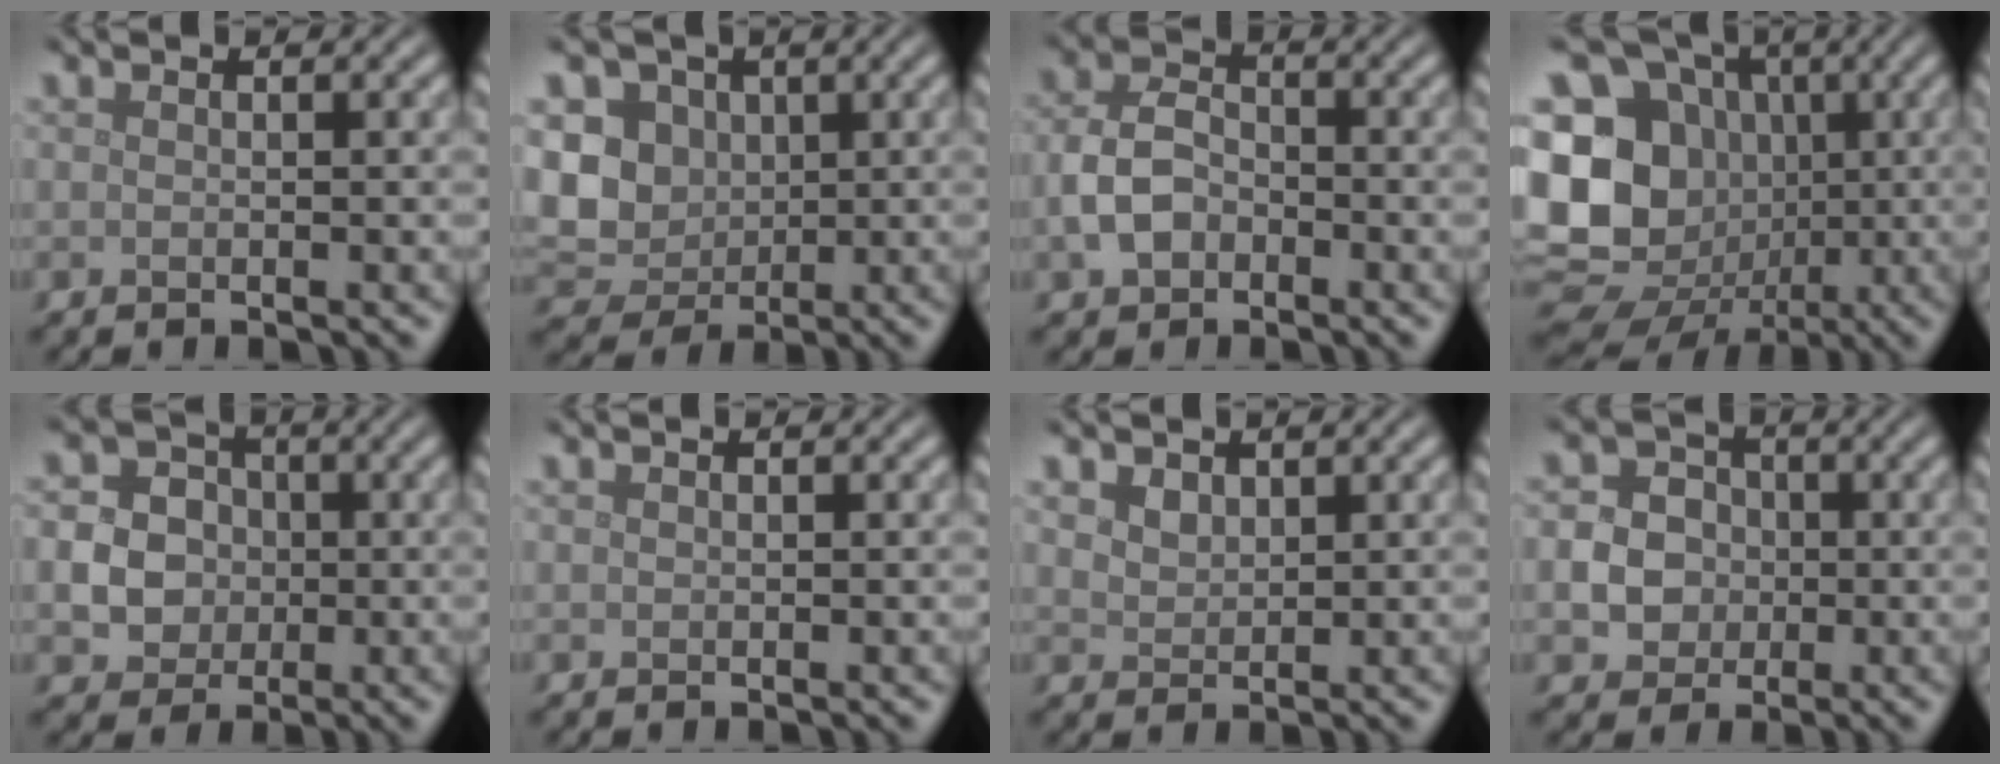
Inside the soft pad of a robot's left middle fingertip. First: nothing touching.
{"total": 7.4, "force": [0.9, 6.3, 3.7], "torque": [-0.084, 0.002, 0.003]}
{"total": 3.9, "force": [-1.3, 2.8, 2.4], "torque": [-0.052, 0.003, -0.031]}
{"total": 20.9, "force": [-2.1, 19.1, 8.2], "torque": [-0.201, 0.013, -0.065]}
{"total": 5.3, "force": [-0.5, 4.8, 2.0], "torque": [-0.023, 0.012, -0.024]}
{"total": 0.0}
{"total": 1.7, "force": [1.1, 1.1, 0.6], "torque": [-0.015, -0.005, 0.026]}
{"total": 4.4, "force": [-0.7, 4.0, 1.7], "torque": [-0.010, 0.005, -0.023]}